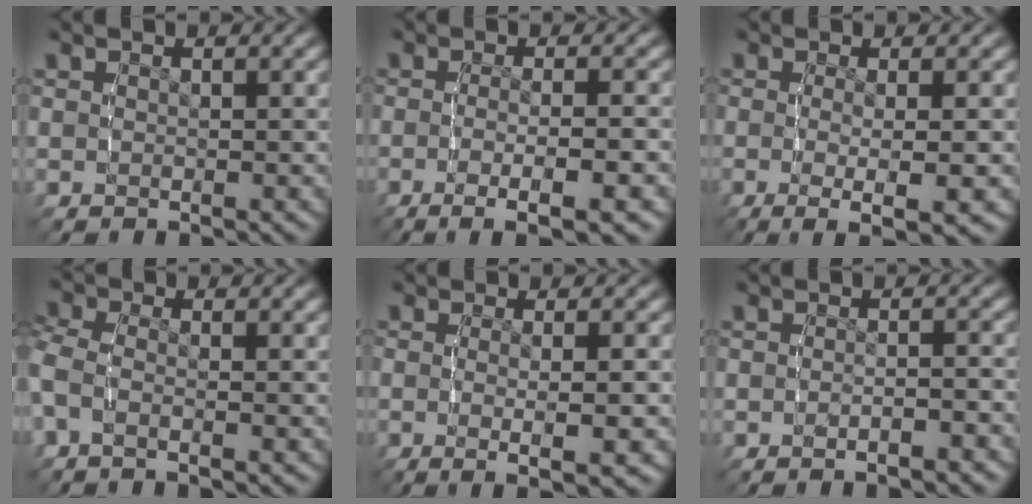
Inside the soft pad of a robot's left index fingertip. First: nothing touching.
{"total": 5.7, "force": [-3.5, 1.0, 4.4], "torque": [-0.080, -0.019, -0.042]}
{"total": 5.3, "force": [-2.5, 1.0, 4.6], "torque": [-0.080, -0.026, -0.025]}
{"total": 3.0, "force": [-0.7, 2.0, 2.2], "torque": [-0.068, -0.008, -0.013]}
{"total": 4.0, "force": [-1.4, 0.5, 3.7], "torque": [-0.062, -0.012, -0.016]}
{"total": 2.0, "force": [-1.9, -0.1, 0.8], "torque": [-0.013, 0.001, -0.032]}